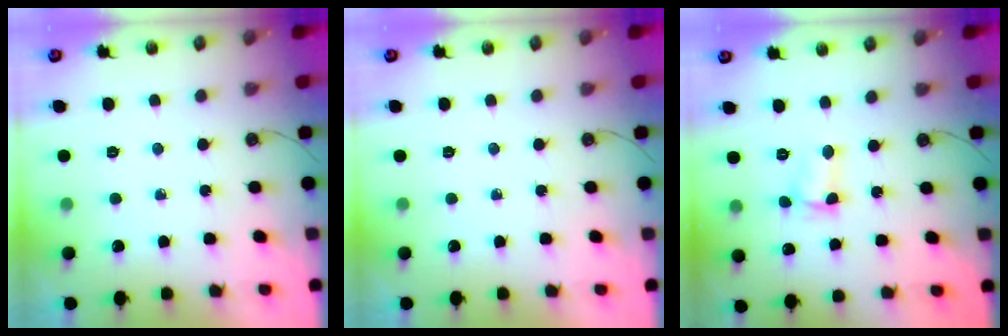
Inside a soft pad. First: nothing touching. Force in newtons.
{"total": 0.0}
{"total": 3.3, "press": 2.7, "slide": 1.9}